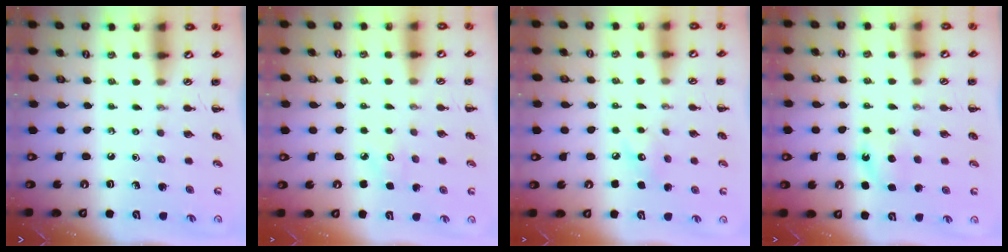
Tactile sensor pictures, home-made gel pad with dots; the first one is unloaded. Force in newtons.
{"total": 2.4, "press": 2.3, "slide": 0.6}
{"total": 6.3, "press": 6.2, "slide": 1.1}
{"total": 5.2, "press": 5.0, "slide": 1.6}